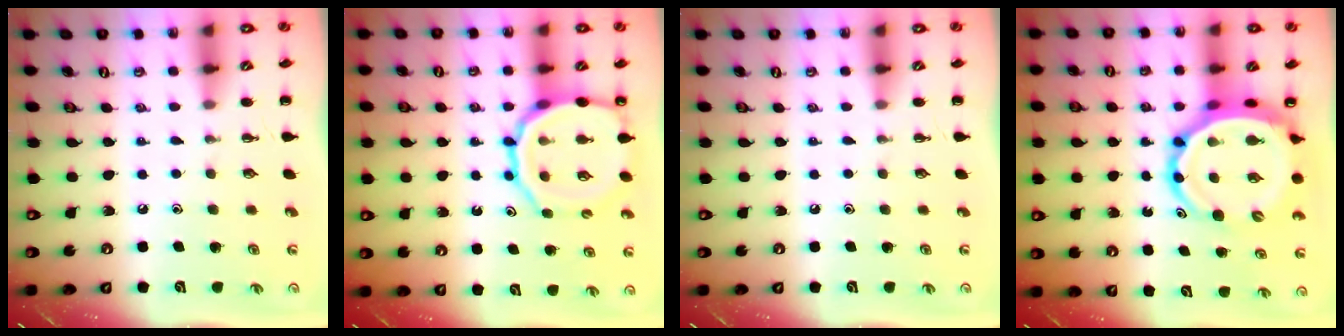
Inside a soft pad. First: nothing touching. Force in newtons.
{"total": 15.4, "press": 15.2, "slide": 2.4}
{"total": 0.0}
{"total": 10.8, "press": 10.4, "slide": 2.9}